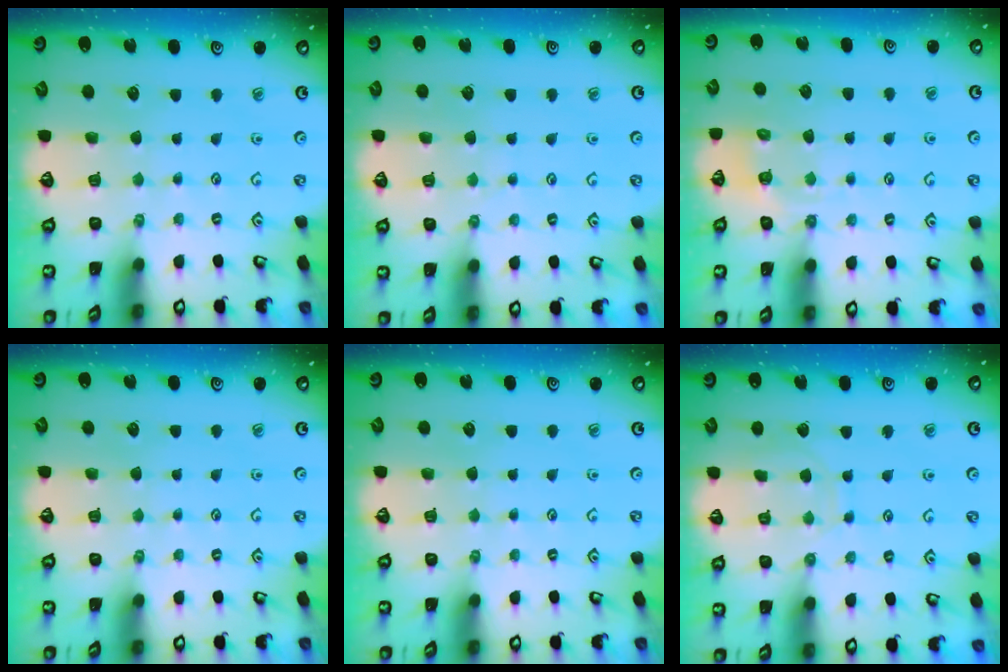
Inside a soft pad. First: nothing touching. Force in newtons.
{"total": 2.7, "press": 2.7, "slide": 0.5}
{"total": 6.6, "press": 6.5, "slide": 1.3}
{"total": 0.0}
{"total": 0.0}
{"total": 7.3, "press": 7.2, "slide": 0.6}